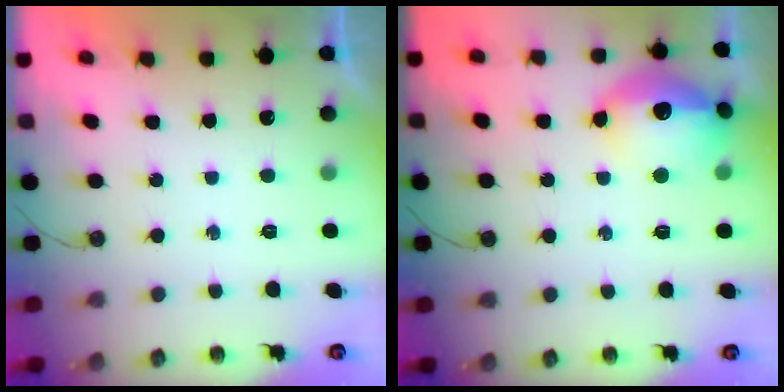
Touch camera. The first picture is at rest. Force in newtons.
{"total": 16.0, "press": 16.0, "slide": 1.3}